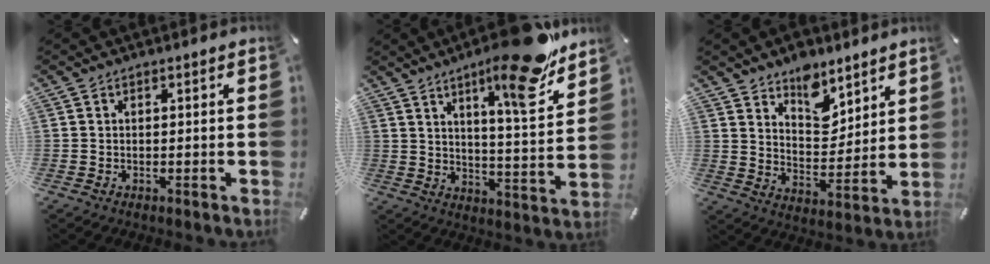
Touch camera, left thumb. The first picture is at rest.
{"total": 17.8, "force": [12.7, 4.3, 11.8], "torque": [-0.167, -0.090, 0.199]}
{"total": 9.9, "force": [7.7, 5.7, 2.4], "torque": [-0.021, -0.068, 0.139]}